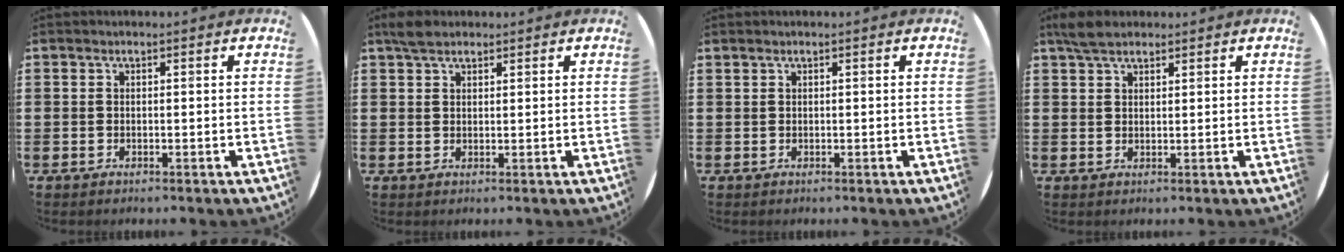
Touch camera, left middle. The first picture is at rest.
{"total": 2.8, "force": [2.4, 1.2, 0.9], "torque": [-0.014, 0.004, 0.043]}
{"total": 0.0}
{"total": 3.7, "force": [3.1, 1.5, 1.4], "torque": [-0.024, 0.002, 0.057]}